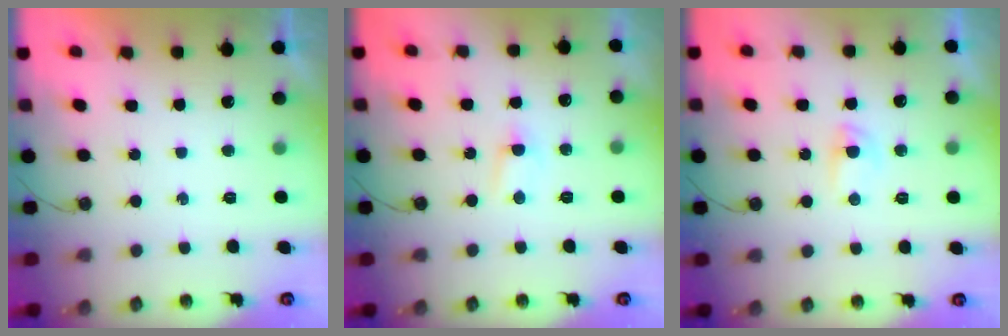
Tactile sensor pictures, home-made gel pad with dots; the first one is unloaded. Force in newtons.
{"total": 2.6, "press": 2.6, "slide": 0.3}
{"total": 2.7, "press": 2.6, "slide": 0.4}